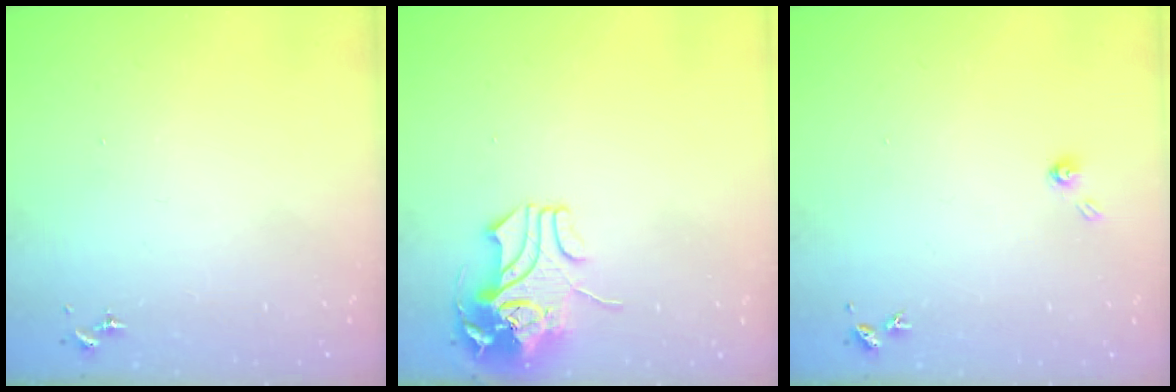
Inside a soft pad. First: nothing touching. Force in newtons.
{"total": 9.8, "press": 9.8, "slide": 0.8}
{"total": 3.3, "press": 3.3, "slide": 0.2}